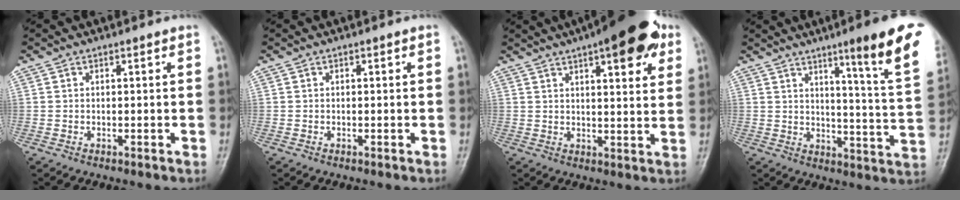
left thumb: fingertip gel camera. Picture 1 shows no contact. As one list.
[{"total": 0.0}, {"total": 15.4, "force": [8.1, 5.1, 12.0], "torque": [-0.135, -0.014, 0.104]}, {"total": 16.8, "force": [9.3, 0.9, 14.0], "torque": [-0.168, -0.054, 0.122]}]